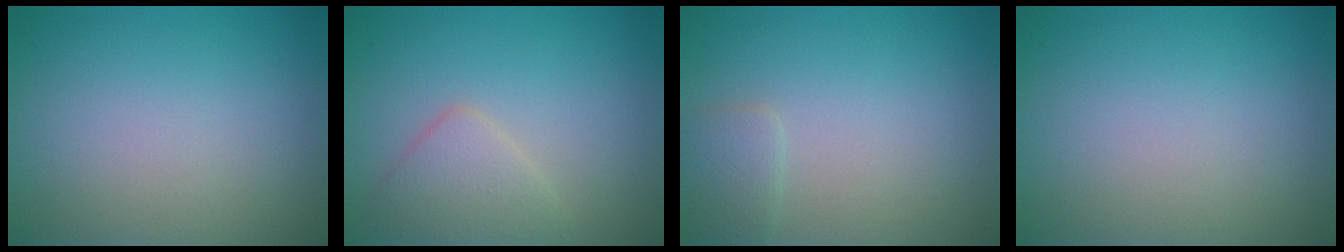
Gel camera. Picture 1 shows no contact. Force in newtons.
{"total": 2.8, "press": 2.8, "slide": 0.1}
{"total": 1.5, "press": 1.5, "slide": 0.1}
{"total": 0.0}